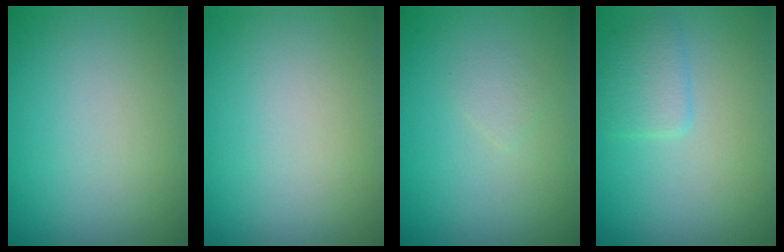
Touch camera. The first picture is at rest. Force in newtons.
{"total": 0.0}
{"total": 0.8, "press": 0.8, "slide": 0.0}
{"total": 2.0, "press": 2.0, "slide": 0.1}